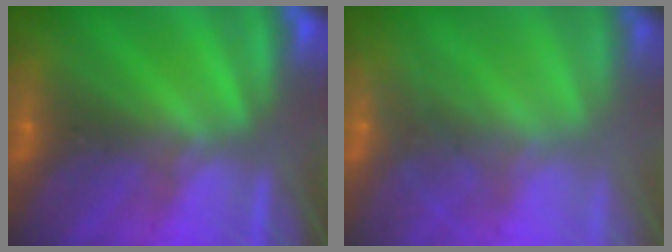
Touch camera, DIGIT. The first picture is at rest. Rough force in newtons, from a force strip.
{"total": 5.6}